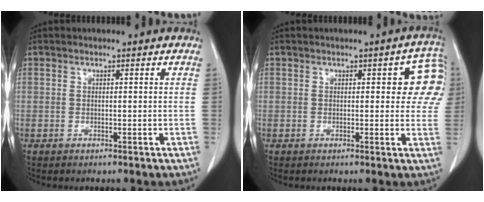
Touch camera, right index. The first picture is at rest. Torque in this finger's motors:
{"motor_torque": [0.20, -0.03, 0.07, 0.01]}